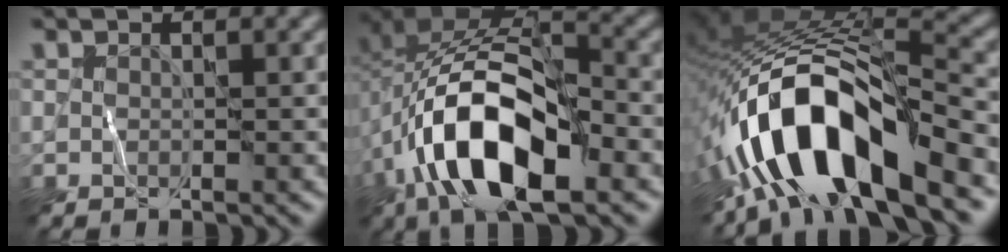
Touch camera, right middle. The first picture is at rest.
{"total": 12.8, "force": [-4.2, 6.3, 10.3], "torque": [-0.196, 0.004, -0.079]}
{"total": 12.0, "force": [-6.4, 4.2, 9.3], "torque": [-0.159, 0.012, -0.125]}